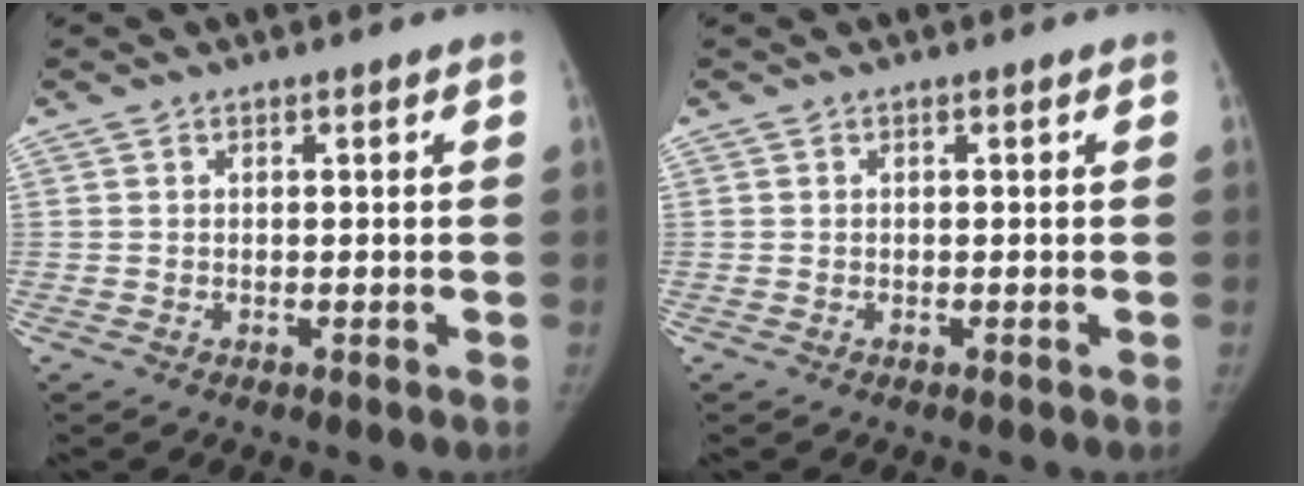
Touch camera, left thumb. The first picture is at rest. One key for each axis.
{"total": 0.0}